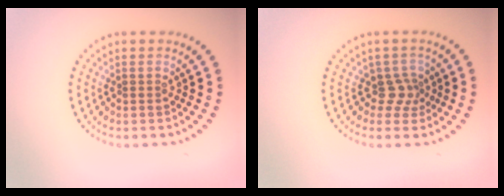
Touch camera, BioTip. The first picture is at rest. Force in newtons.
{"total": 1.9, "press": 1.3, "slide": 1.4}